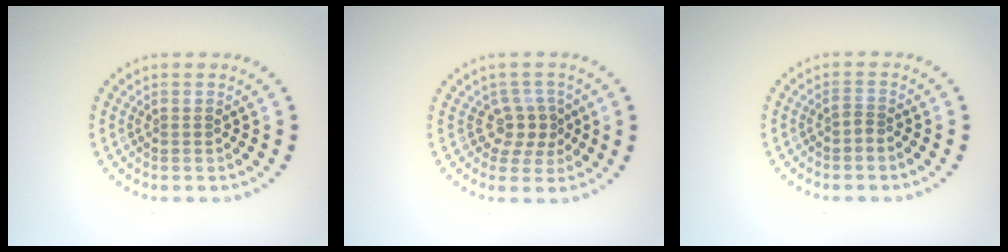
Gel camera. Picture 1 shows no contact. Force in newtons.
{"total": 2.5, "press": 1.9, "slide": 1.6}
{"total": 0.6, "press": 0.4, "slide": 0.5}